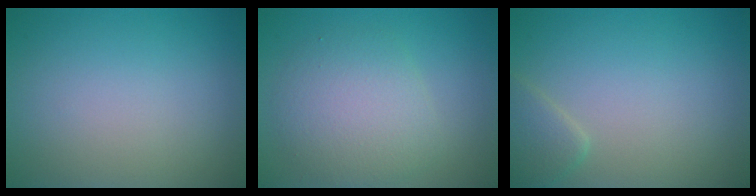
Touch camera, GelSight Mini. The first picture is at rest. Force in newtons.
{"total": 4.7, "press": 4.7, "slide": 0.1}
{"total": 1.9, "press": 1.9, "slide": 0.1}